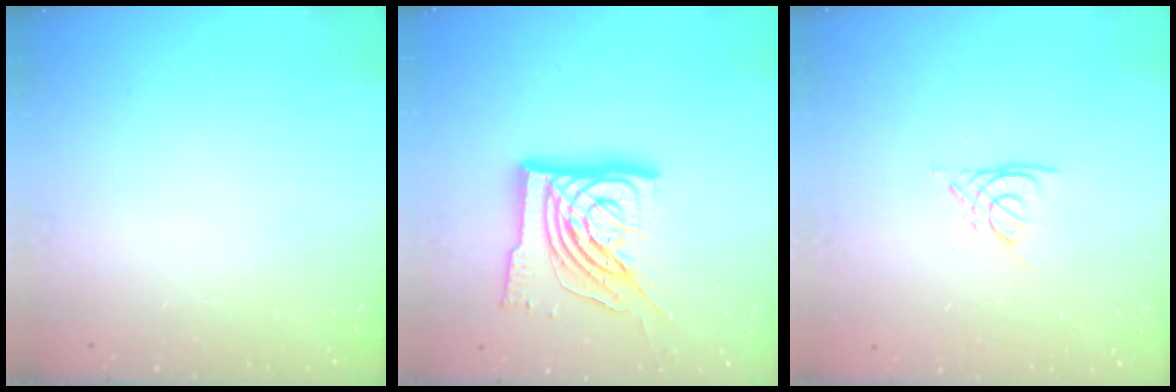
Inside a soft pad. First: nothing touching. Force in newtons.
{"total": 18.2, "press": 18.1, "slide": 1.9}
{"total": 2.7, "press": 2.7, "slide": 0.4}